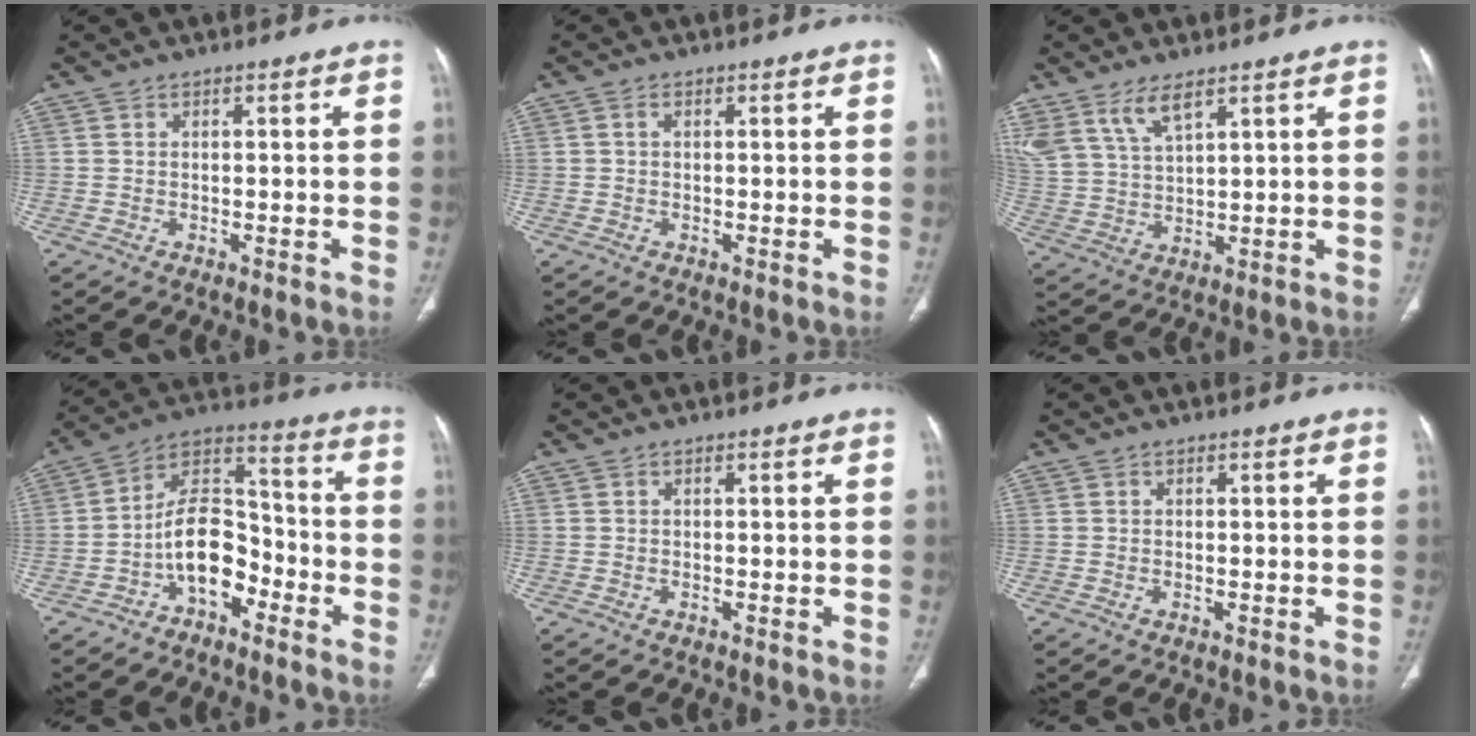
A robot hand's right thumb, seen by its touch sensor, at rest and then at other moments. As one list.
[{"total": 0.8, "force": [0.1, 0.5, 0.5], "torque": [-0.009, 0.004, 0.001]}, {"total": 8.1, "force": [5.5, 2.9, 5.1], "torque": [-0.107, -0.016, 0.122]}, {"total": 12.3, "force": [-5.1, 7.6, 8.3], "torque": [-0.120, 0.066, -0.097]}, {"total": 0.0}, {"total": 0.0}]